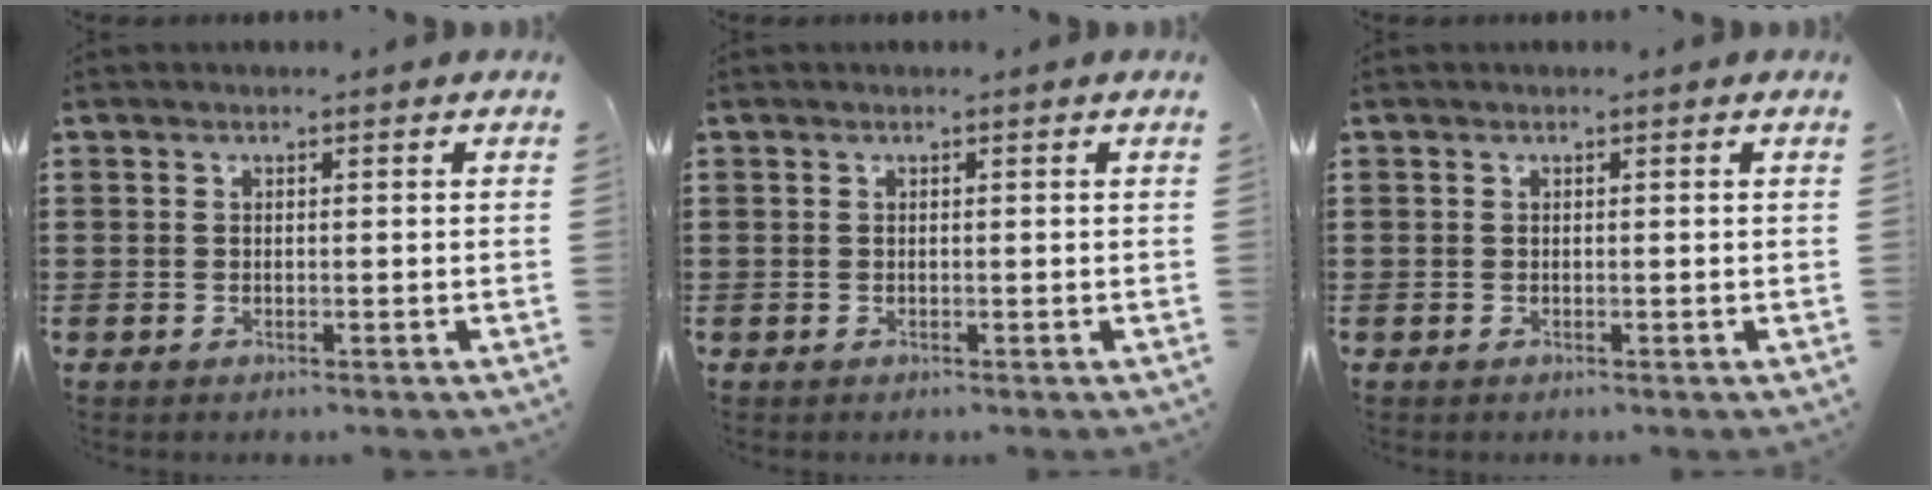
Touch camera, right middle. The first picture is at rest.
{"total": 0.0}
{"total": 0.0}